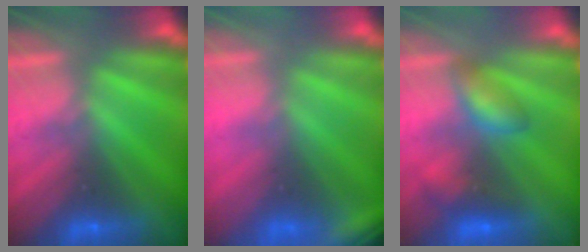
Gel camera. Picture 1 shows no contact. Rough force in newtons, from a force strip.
{"total": 2.7}
{"total": 2.9}